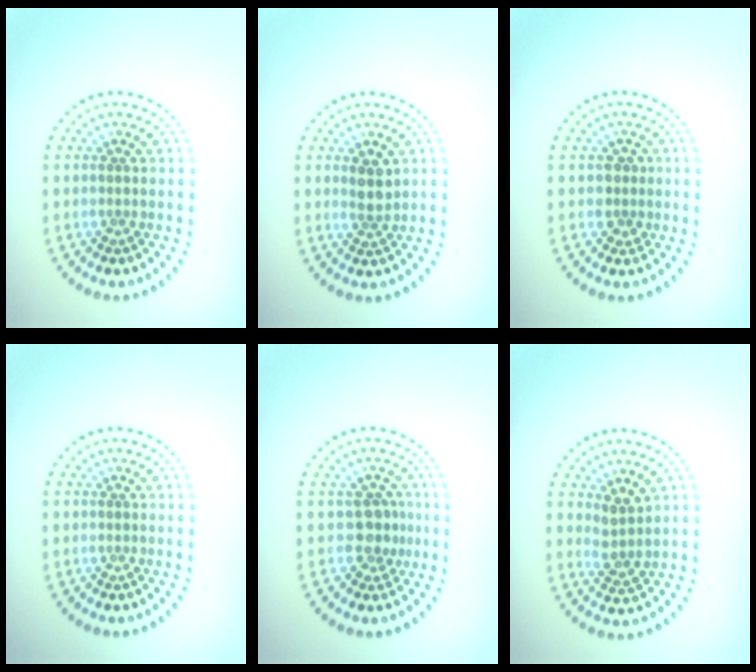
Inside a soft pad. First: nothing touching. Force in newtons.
{"total": 1.9, "press": 1.7, "slide": 0.9}
{"total": 1.6, "press": 1.4, "slide": 0.7}
{"total": 0.0}
{"total": 2.1, "press": 1.7, "slide": 1.1}
{"total": 2.1, "press": 1.8, "slide": 1.2}